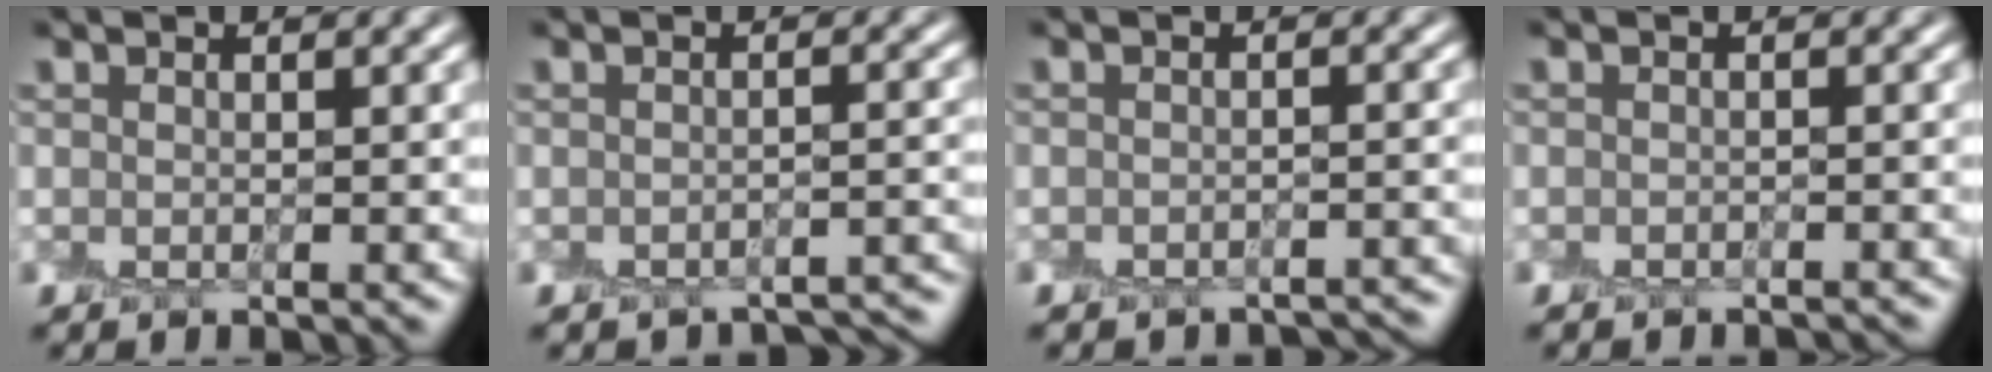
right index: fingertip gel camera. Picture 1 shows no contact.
{"total": 4.5, "force": [-4.2, 1.1, 1.1], "torque": [-0.020, -0.004, -0.050]}
{"total": 4.0, "force": [-3.7, 1.4, 0.4], "torque": [0.003, 0.002, -0.048]}
{"total": 1.8, "force": [-1.8, 0.3, 0.0], "torque": [0.006, -0.006, -0.029]}